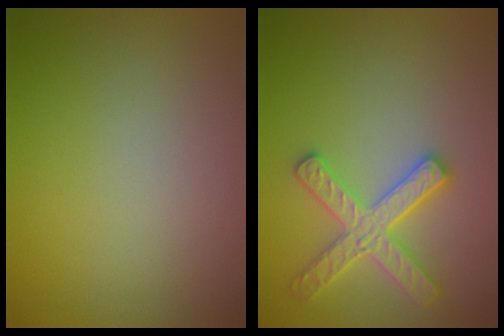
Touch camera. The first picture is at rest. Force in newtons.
{"total": 4.2, "press": 3.9, "slide": 1.7}